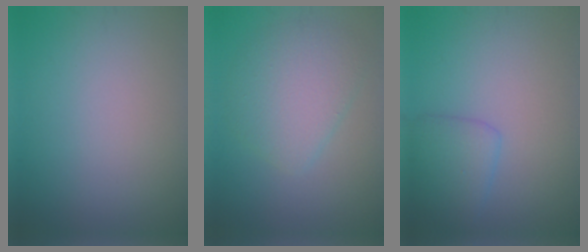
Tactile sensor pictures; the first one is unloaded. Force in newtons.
{"total": 4.4, "press": 4.4, "slide": 0.2}
{"total": 2.7, "press": 2.7, "slide": 0.1}